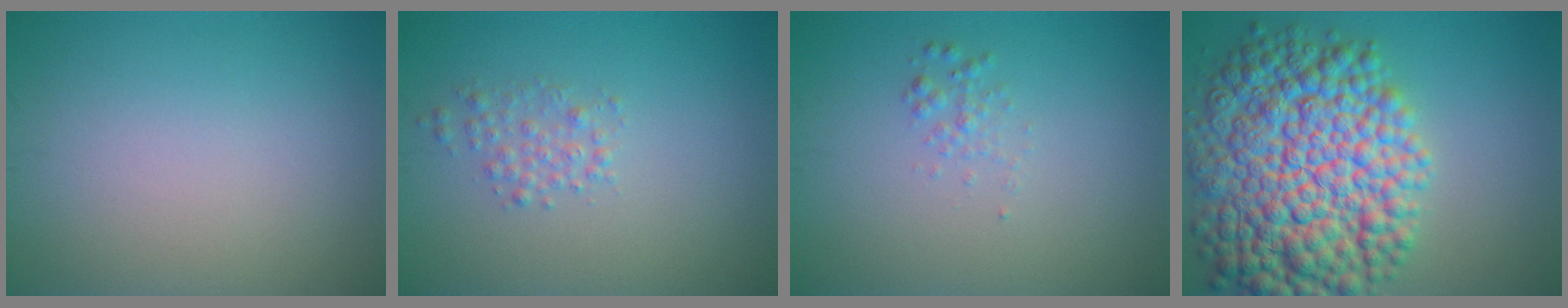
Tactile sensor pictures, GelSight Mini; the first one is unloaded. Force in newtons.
{"total": 1.6, "press": 1.6, "slide": 0.0}
{"total": 1.0, "press": 1.0, "slide": 0.0}
{"total": 14.0, "press": 14.0, "slide": 0.2}